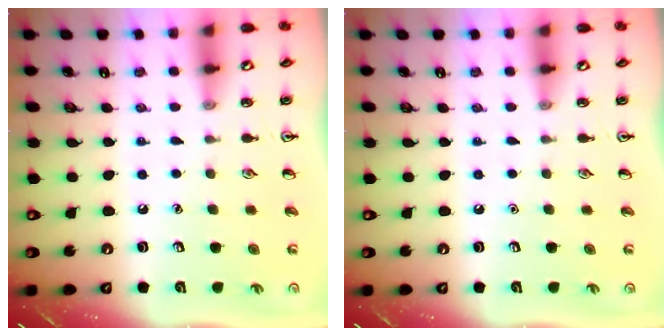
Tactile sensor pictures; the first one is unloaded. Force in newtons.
{"total": 0.0}